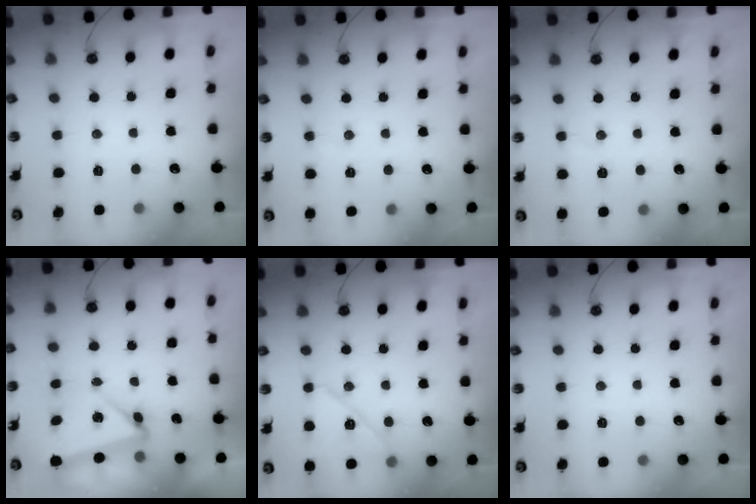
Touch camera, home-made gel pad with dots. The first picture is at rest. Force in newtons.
{"total": 3.0, "press": 2.0, "slide": 2.2}
{"total": 5.4, "press": 2.9, "slide": 4.5}
{"total": 6.2, "press": 6.1, "slide": 0.9}
{"total": 11.4, "press": 11.3, "slide": 1.0}
{"total": 0.0}